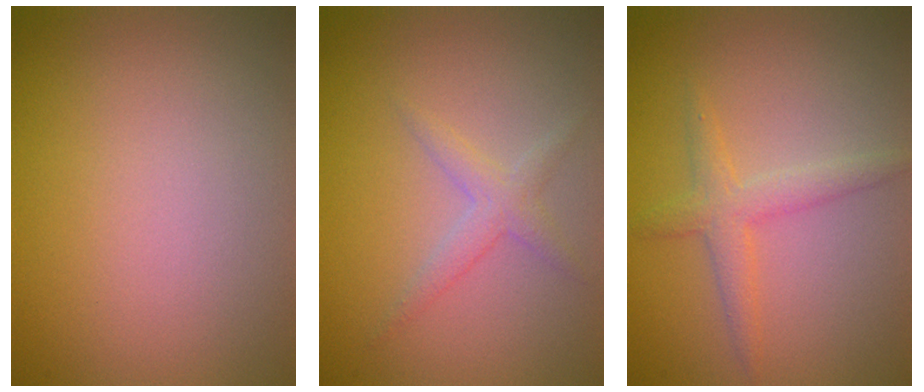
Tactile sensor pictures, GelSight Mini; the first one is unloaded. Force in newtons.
{"total": 1.7, "press": 1.7, "slide": 0.1}
{"total": 2.2, "press": 2.2, "slide": 0.1}